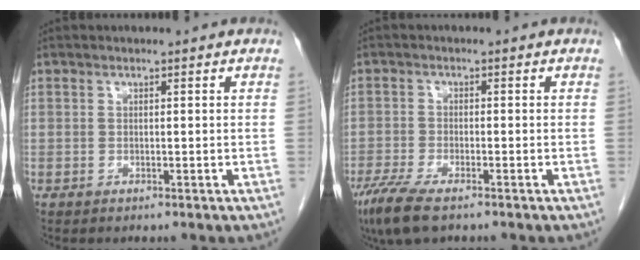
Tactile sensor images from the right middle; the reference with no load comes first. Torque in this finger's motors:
{"motor_torque": [1.04, -0.84, 0.23, 0.07]}